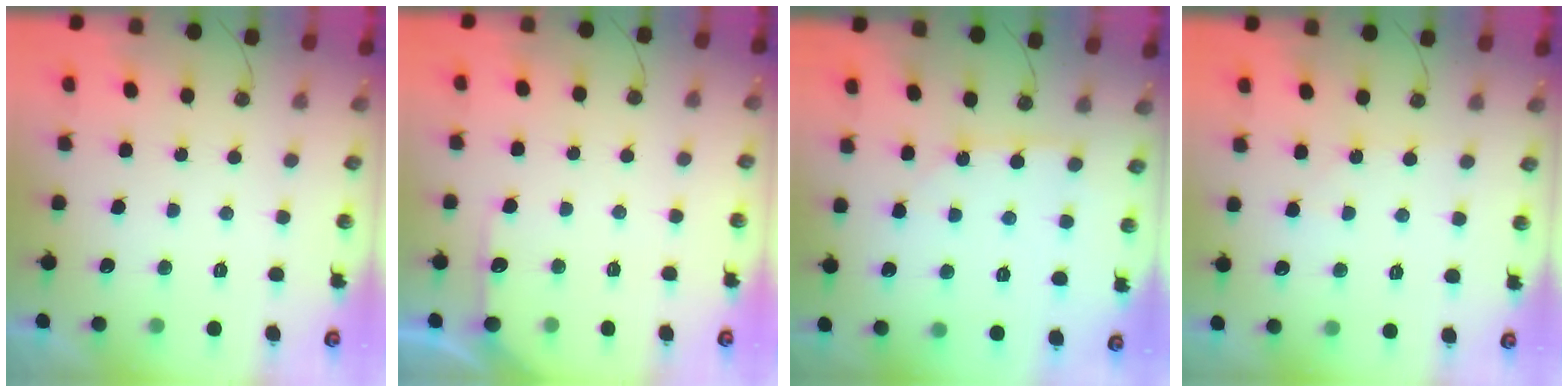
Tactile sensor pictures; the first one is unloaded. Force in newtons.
{"total": 4.7, "press": 4.7, "slide": 0.5}
{"total": 3.8, "press": 3.8, "slide": 0.5}
{"total": 3.2, "press": 3.2, "slide": 0.4}